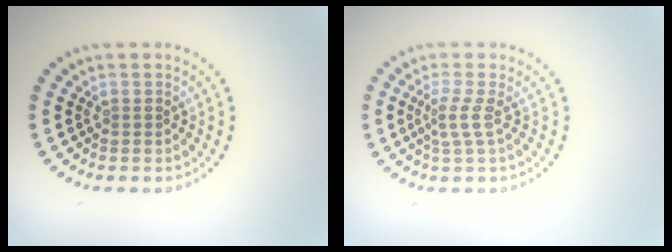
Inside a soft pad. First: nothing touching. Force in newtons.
{"total": 2.0, "press": 1.3, "slide": 1.5}